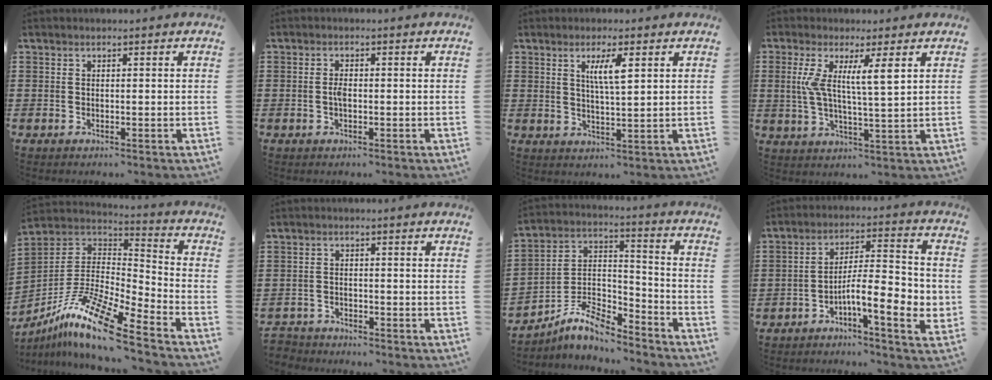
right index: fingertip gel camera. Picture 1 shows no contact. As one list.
[{"total": 1.9, "force": [-0.3, 0.7, 1.7], "torque": [-0.034, 0.001, -0.006]}, {"total": 4.4, "force": [1.7, 0.8, 4.0], "torque": [-0.084, 0.006, 0.026]}, {"total": 6.9, "force": [2.5, 0.9, 6.4], "torque": [-0.133, -0.004, 0.040]}, {"total": 13.4, "force": [-9.7, 1.7, 9.1], "torque": [-0.189, 0.008, -0.190]}, {"total": 2.3, "force": [-2.2, 0.4, -0.2], "torque": [-0.004, 0.001, -0.051]}, {"total": 8.1, "force": [-6.8, 2.5, 3.6], "torque": [-0.089, 0.002, -0.139]}, {"total": 9.1, "force": [-3.2, 2.0, 8.3], "torque": [-0.133, -0.009, -0.058]}]